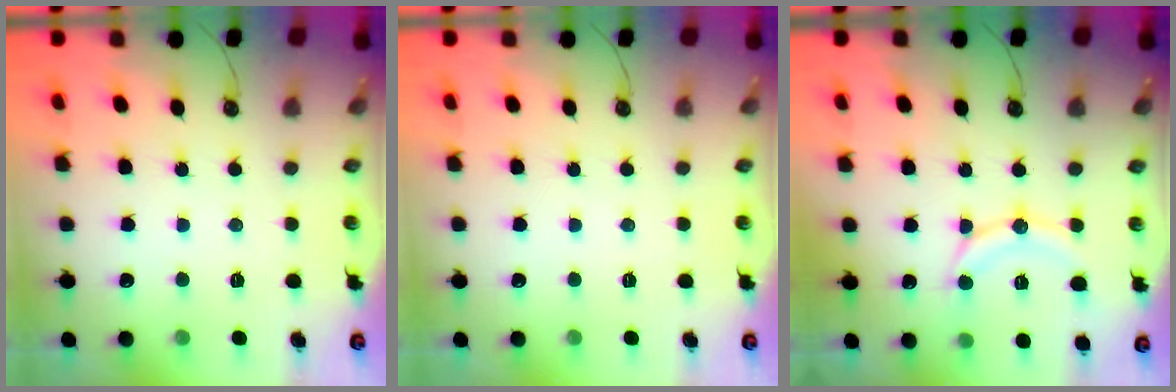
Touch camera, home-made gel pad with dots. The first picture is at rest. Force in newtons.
{"total": 0.0}
{"total": 12.7, "press": 12.6, "slide": 1.5}